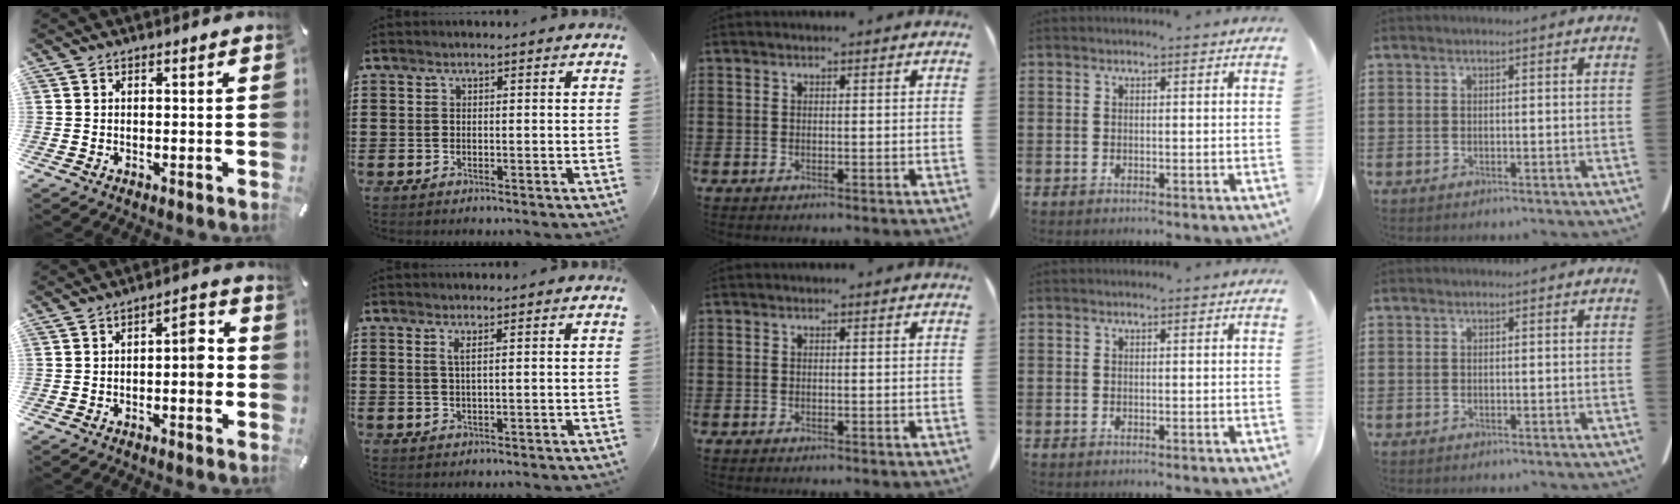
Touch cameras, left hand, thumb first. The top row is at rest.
{"thumb": {"total": 6.4, "force": [-1.4, 2.9, 5.6], "torque": [-0.072, 0.012, -0.030]}, "index": {"total": 1.6, "force": [0.6, -0.1, 1.4], "torque": [-0.031, -0.002, 0.010]}}